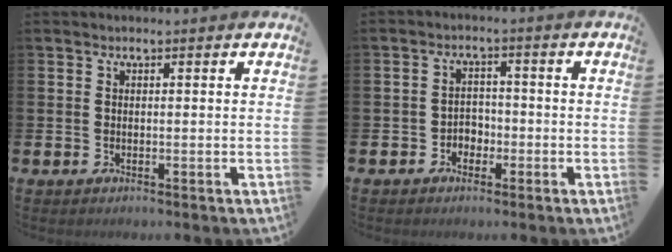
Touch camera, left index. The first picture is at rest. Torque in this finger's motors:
{"motor_torque": [-0.17, 0.13, 0.00, 0.00]}